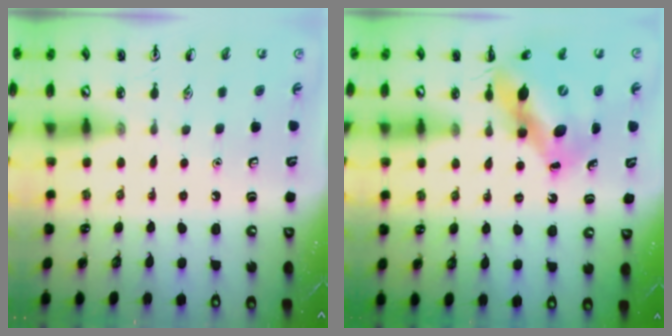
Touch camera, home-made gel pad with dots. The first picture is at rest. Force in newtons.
{"total": 12.0, "press": 11.7, "slide": 2.8}